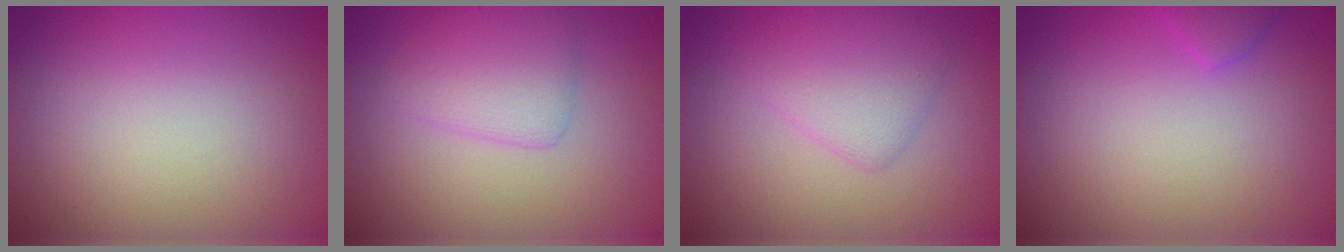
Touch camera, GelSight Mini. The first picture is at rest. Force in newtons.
{"total": 2.8, "press": 2.8, "slide": 0.1}
{"total": 2.8, "press": 2.8, "slide": 0.2}
{"total": 1.3, "press": 1.3, "slide": 0.1}